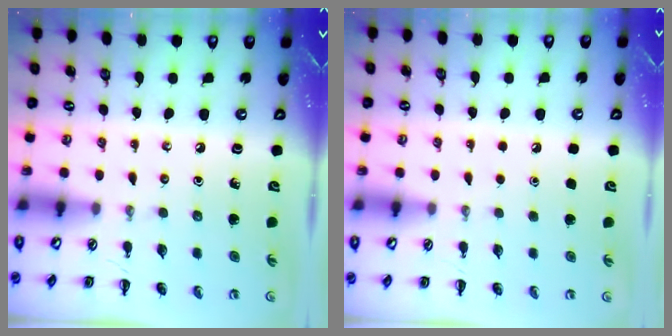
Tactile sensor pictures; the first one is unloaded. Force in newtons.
{"total": 1.6, "press": 1.6, "slide": 0.1}